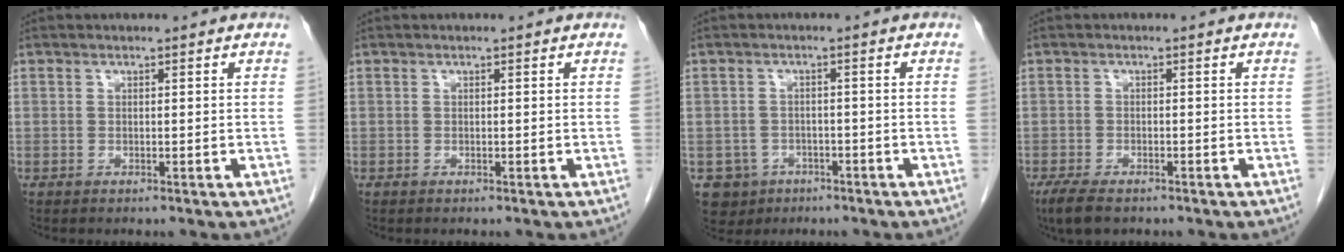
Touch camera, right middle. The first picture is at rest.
{"total": 0.0}
{"total": 4.6, "force": [-2.4, 3.9, 0.4], "torque": [-0.007, 0.008, -0.034]}
{"total": 4.4, "force": [-3.2, 1.5, 2.6], "torque": [-0.056, -0.011, -0.050]}